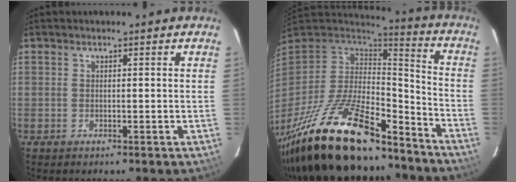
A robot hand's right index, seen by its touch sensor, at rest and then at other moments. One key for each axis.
{"total": 30.9, "fx": -22.0, "fy": 10.5, "fz": 19.0, "tx": -0.371, "ty": -0.042, "tz": -0.354}